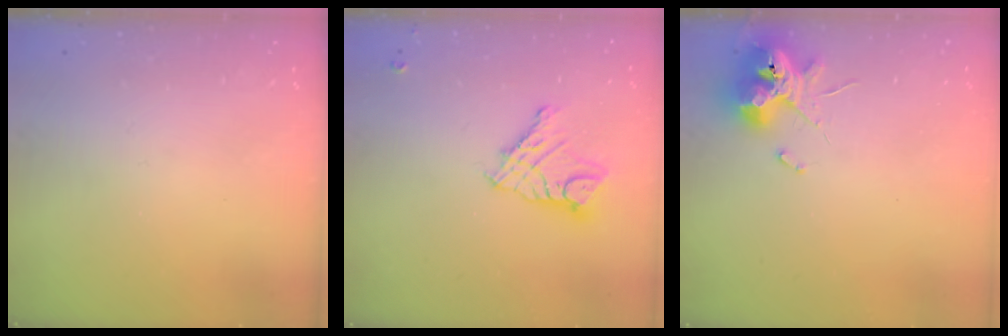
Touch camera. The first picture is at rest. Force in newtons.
{"total": 10.5, "press": 10.4, "slide": 0.8}
{"total": 12.2, "press": 12.2, "slide": 1.1}